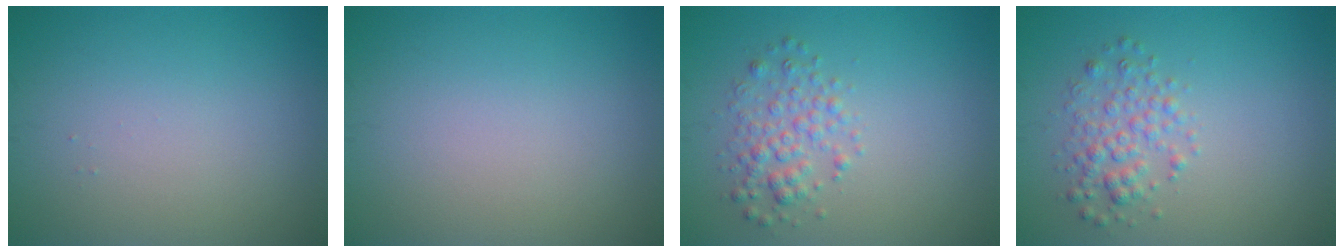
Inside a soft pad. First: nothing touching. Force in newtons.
{"total": 0.0}
{"total": 2.6, "press": 2.6, "slide": 0.0}
{"total": 2.6, "press": 2.6, "slide": 0.0}